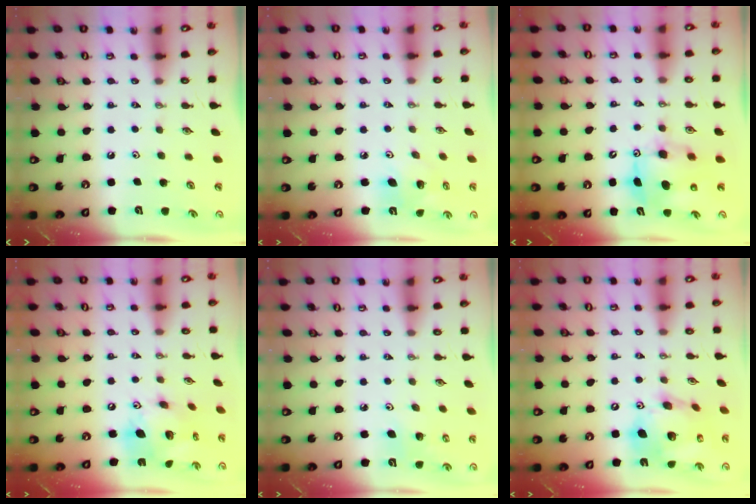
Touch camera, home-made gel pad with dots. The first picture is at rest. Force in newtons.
{"total": 7.4, "press": 7.2, "slide": 1.7}
{"total": 8.5, "press": 8.5, "slide": 0.9}
{"total": 15.3, "press": 15.2, "slide": 1.4}
{"total": 6.1, "press": 5.9, "slide": 1.5}
{"total": 17.9, "press": 17.7, "slide": 3.0}